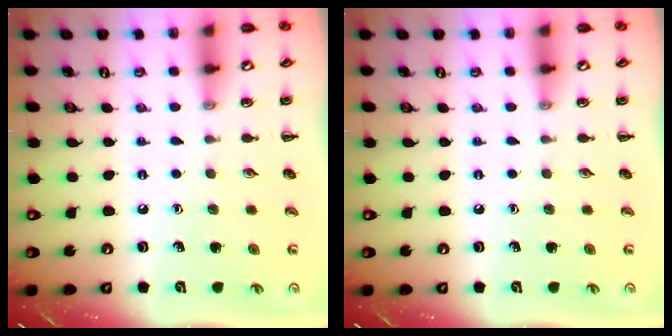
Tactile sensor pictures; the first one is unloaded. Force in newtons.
{"total": 0.0}